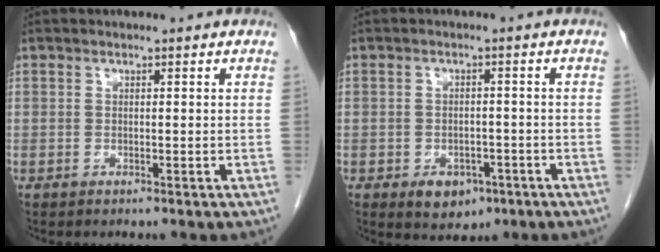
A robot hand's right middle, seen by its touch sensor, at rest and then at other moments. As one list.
[{"total": 4.7, "force": [-2.4, 3.1, 2.5], "torque": [-0.034, 0.001, -0.024]}]